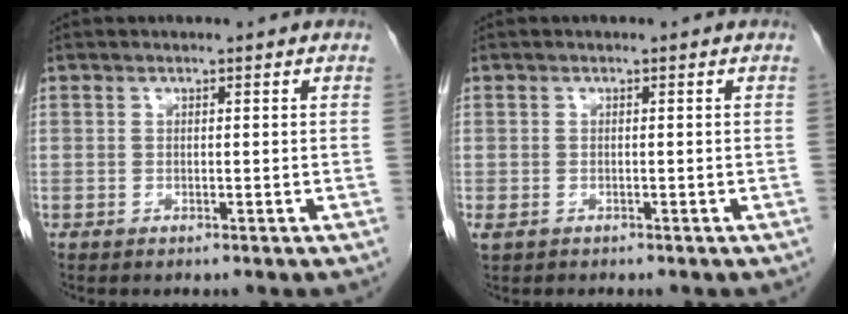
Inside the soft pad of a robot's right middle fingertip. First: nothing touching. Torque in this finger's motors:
{"motor_torque": [0.48, -0.29, 0.12, 0.03]}